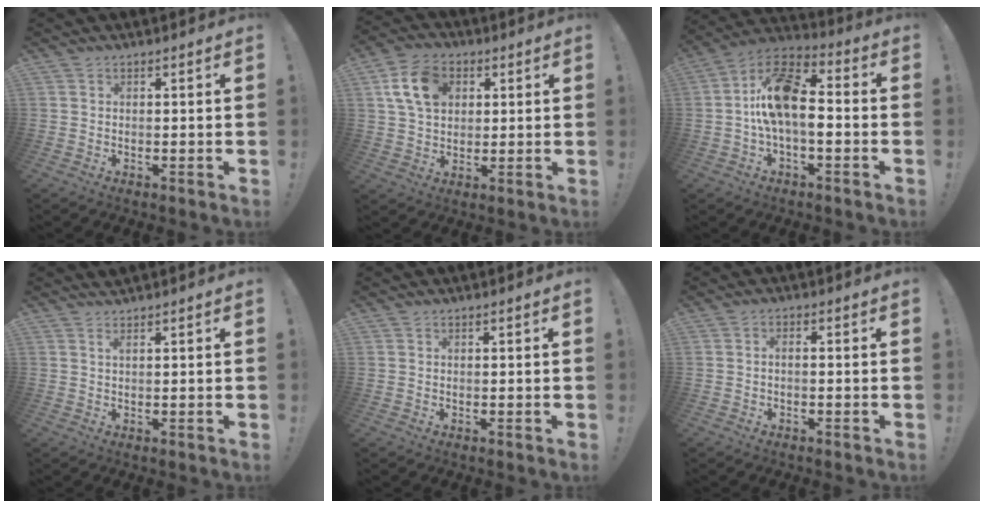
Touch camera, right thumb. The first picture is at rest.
{"total": 12.9, "force": [4.5, 9.3, 7.7], "torque": [-0.138, 0.004, 0.091]}
{"total": 14.7, "force": [-0.2, 7.8, 12.4], "torque": [-0.220, 0.020, 0.000]}
{"total": 1.2, "force": [1.0, -0.2, 0.7], "torque": [-0.016, 0.001, 0.019]}
{"total": 0.0}
{"total": 1.5, "force": [-0.9, 0.1, 1.2], "torque": [-0.022, 0.004, -0.016]}